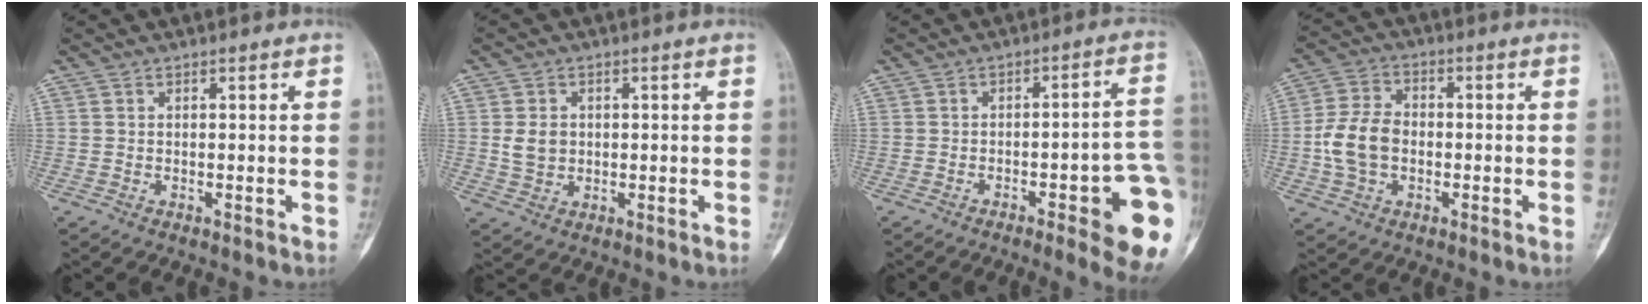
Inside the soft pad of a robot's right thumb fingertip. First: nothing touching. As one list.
[{"total": 4.2, "force": [0.3, 3.5, 2.4], "torque": [-0.035, 0.001, 0.013]}, {"total": 15.6, "force": [-5.3, 3.5, 14.3], "torque": [-0.134, 0.031, -0.055]}, {"total": 9.4, "force": [-1.3, 6.8, 6.4], "torque": [-0.122, 0.020, -0.027]}]